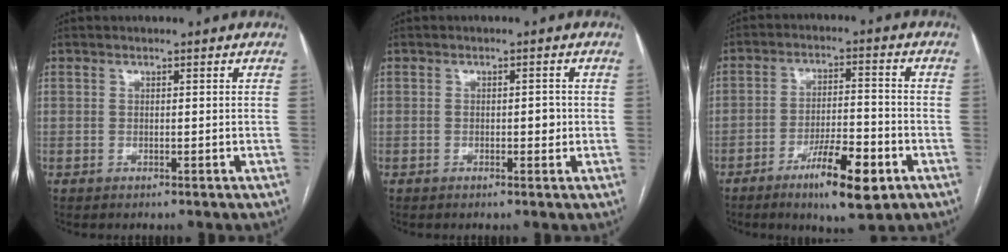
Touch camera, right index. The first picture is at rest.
{"total": 1.9, "force": [-0.2, 0.9, 1.6], "torque": [-0.023, 0.001, -0.002]}
{"total": 10.1, "force": [-5.4, 2.2, 8.3], "torque": [-0.141, -0.005, -0.083]}